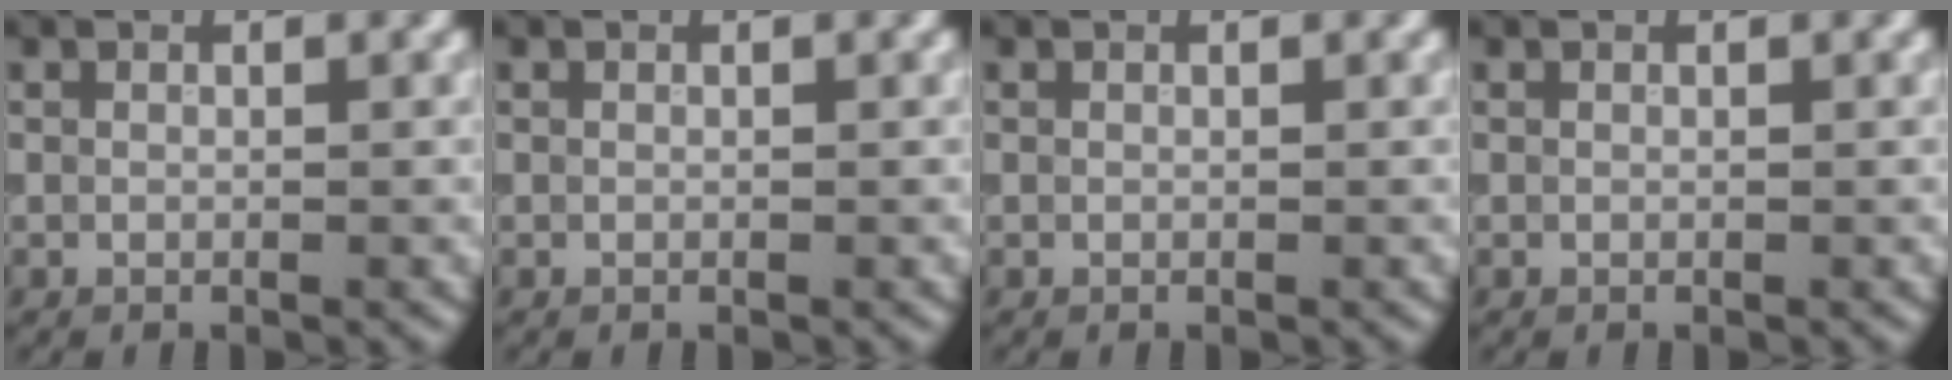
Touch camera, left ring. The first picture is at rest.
{"total": 0.0}
{"total": 0.0}
{"total": 0.0}